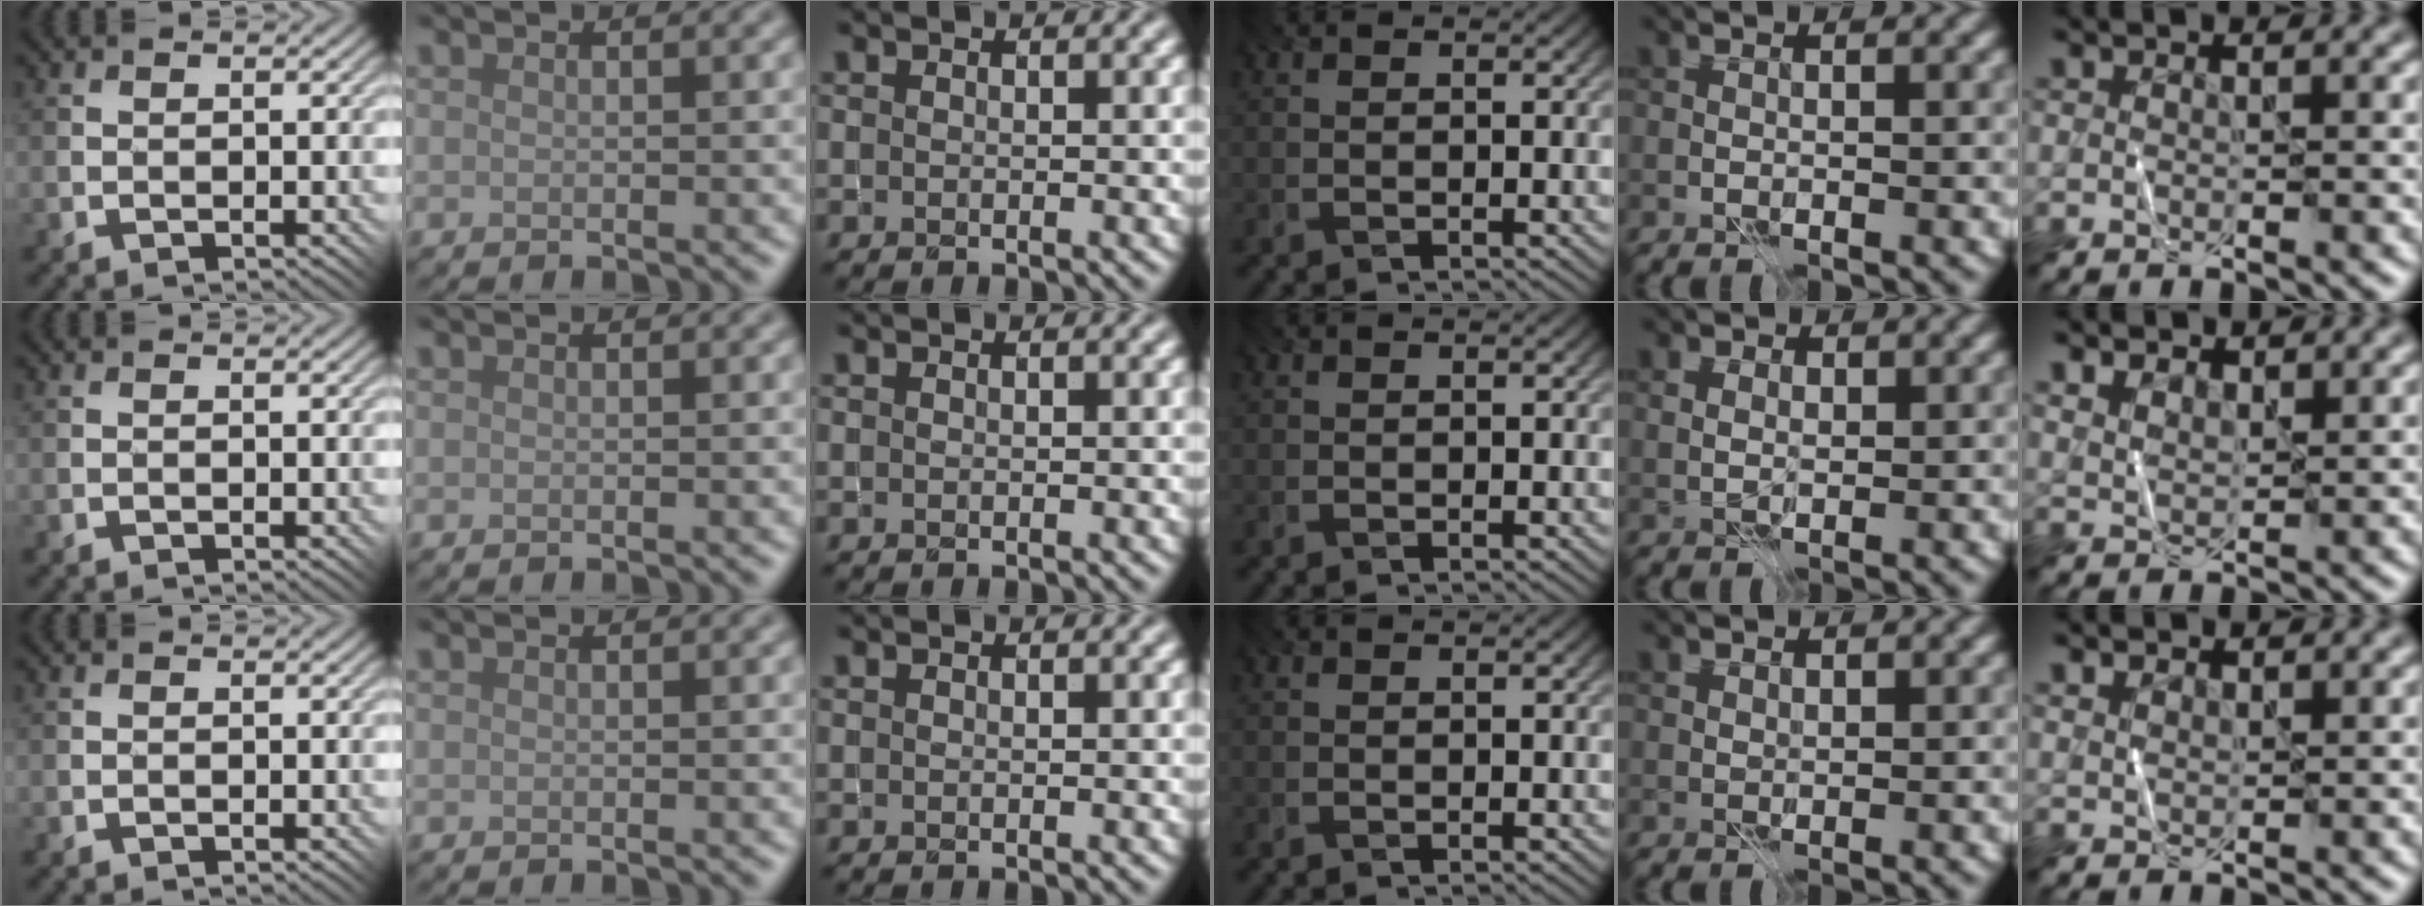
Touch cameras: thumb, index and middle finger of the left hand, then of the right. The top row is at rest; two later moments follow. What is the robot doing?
{"motion": "fold", "object": "shorts"}